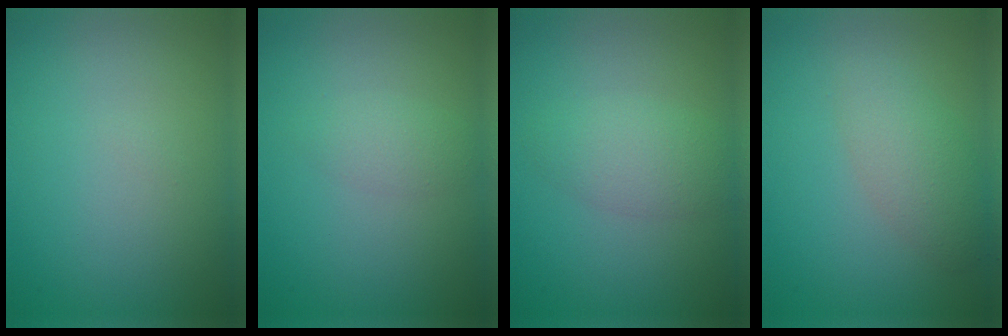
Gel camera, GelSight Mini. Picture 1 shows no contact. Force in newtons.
{"total": 1.6, "press": 1.6, "slide": 0.1}
{"total": 2.8, "press": 2.8, "slide": 0.1}
{"total": 3.0, "press": 3.0, "slide": 0.1}